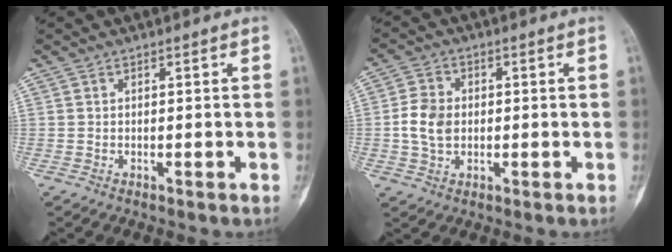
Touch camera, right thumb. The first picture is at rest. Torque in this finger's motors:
{"motor_torque": [0.86, 0.36, 0.33, -0.36, 0.04]}